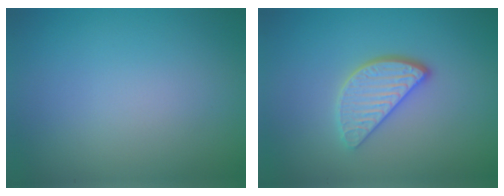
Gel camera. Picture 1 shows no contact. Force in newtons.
{"total": 3.5, "press": 2.9, "slide": 2.0}